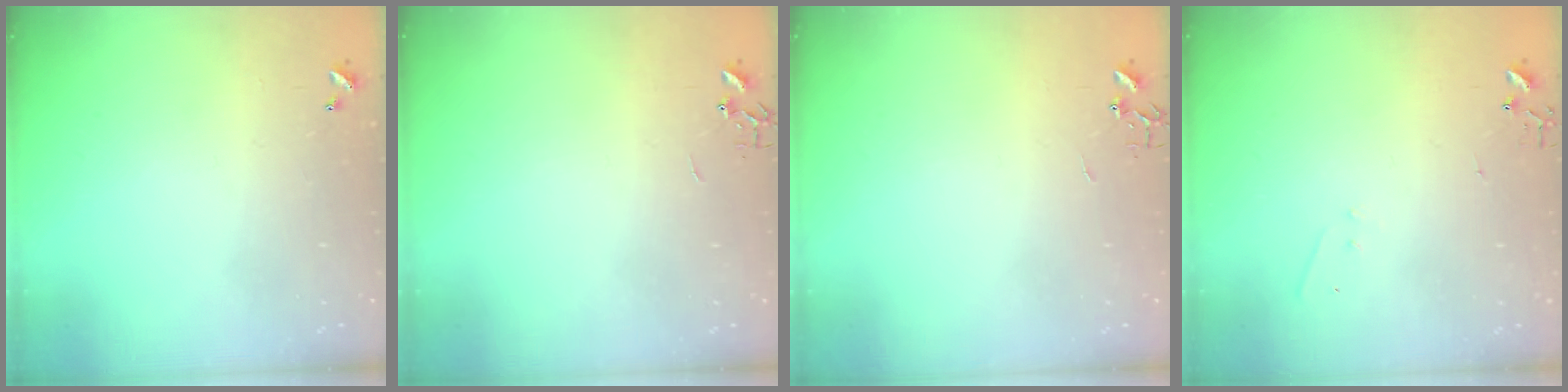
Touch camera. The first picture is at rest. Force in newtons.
{"total": 0.0}
{"total": 0.0}
{"total": 4.2, "press": 4.1, "slide": 0.6}